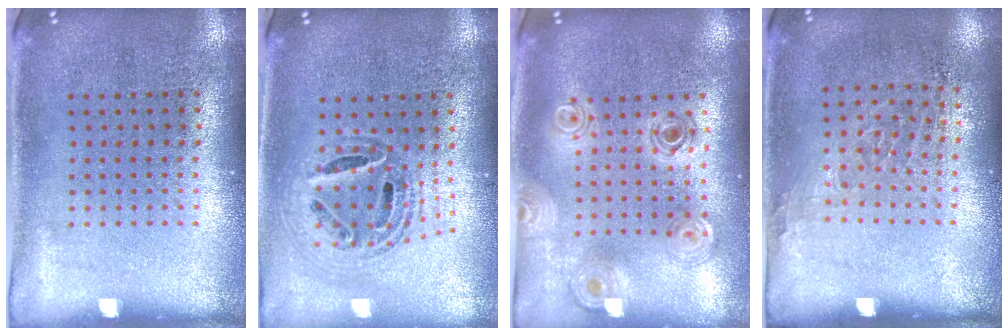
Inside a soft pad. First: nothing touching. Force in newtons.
{"total": 0.9, "press": 0.9, "slide": 0.2}
{"total": 1.0, "press": 1.0, "slide": 0.2}
{"total": 1.0, "press": 0.7, "slide": 0.6}